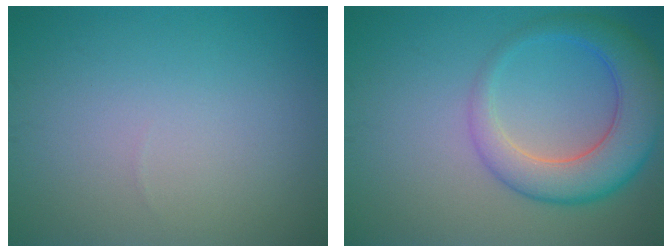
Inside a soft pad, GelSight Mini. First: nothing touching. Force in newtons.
{"total": 6.6, "press": 6.6, "slide": 0.3}